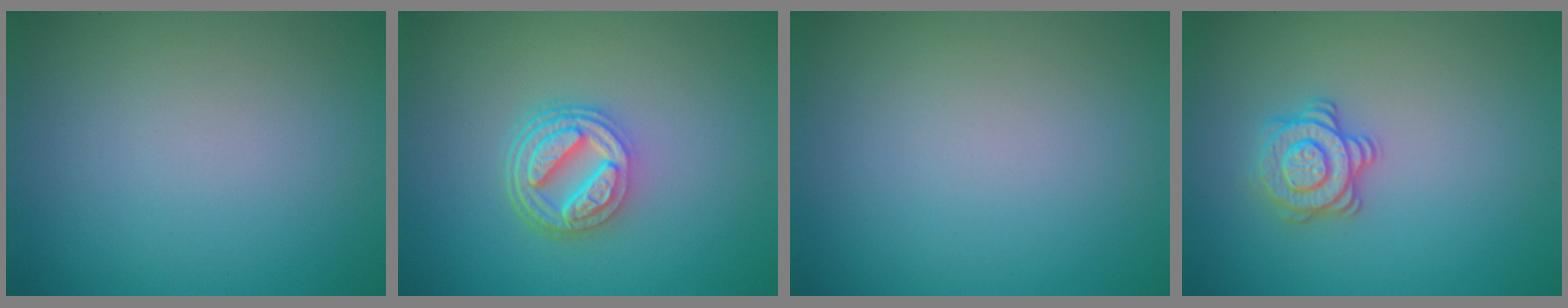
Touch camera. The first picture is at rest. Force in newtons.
{"total": 5.0, "press": 3.7, "slide": 3.3}
{"total": 0.0}
{"total": 2.8, "press": 2.7, "slide": 0.7}